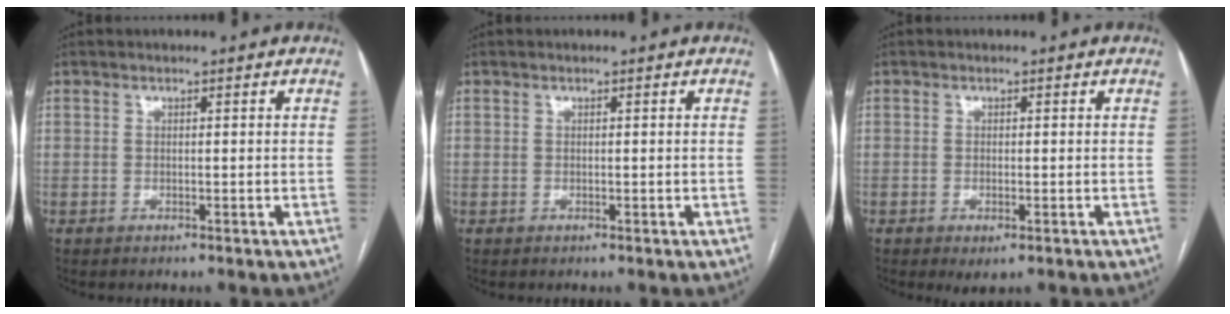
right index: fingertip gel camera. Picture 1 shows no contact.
{"total": 0.0}
{"total": 1.8, "force": [-0.8, 0.6, 1.5], "torque": [-0.021, -0.003, -0.006]}